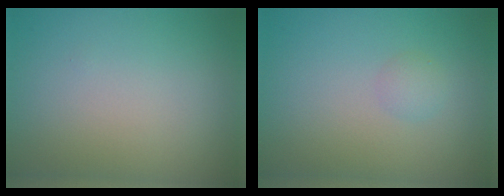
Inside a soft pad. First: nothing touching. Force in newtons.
{"total": 1.1, "press": 1.1, "slide": 0.0}